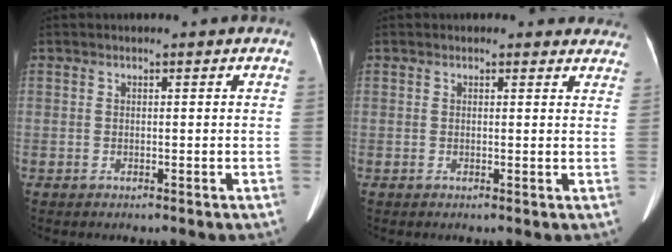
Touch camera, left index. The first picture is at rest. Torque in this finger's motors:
{"motor_torque": [0.10, -1.43, 0.07, 0.00]}